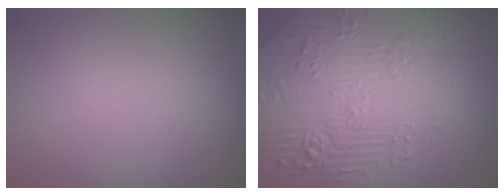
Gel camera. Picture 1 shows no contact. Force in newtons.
{"total": 7.6, "press": 6.0, "slide": 4.7}